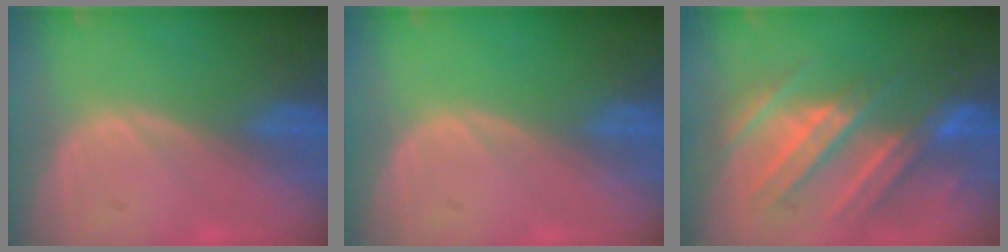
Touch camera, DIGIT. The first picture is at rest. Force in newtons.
{"total": 0.0}
{"total": 9.9, "press": 9.5, "slide": 2.8}